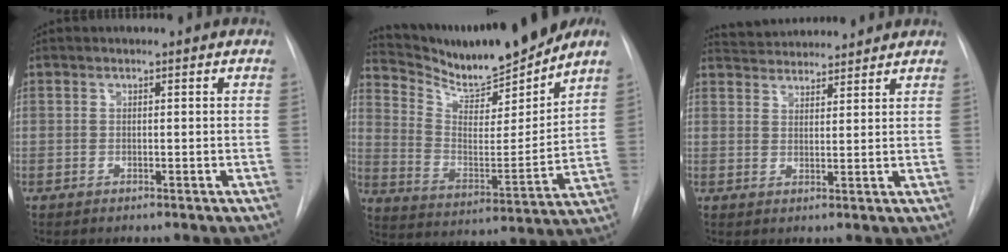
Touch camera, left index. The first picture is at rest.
{"total": 16.8, "force": [15.3, 1.5, 6.8], "torque": [-0.131, -0.019, 0.262]}
{"total": 8.6, "force": [8.3, 1.4, 1.6], "torque": [-0.029, 0.026, 0.125]}